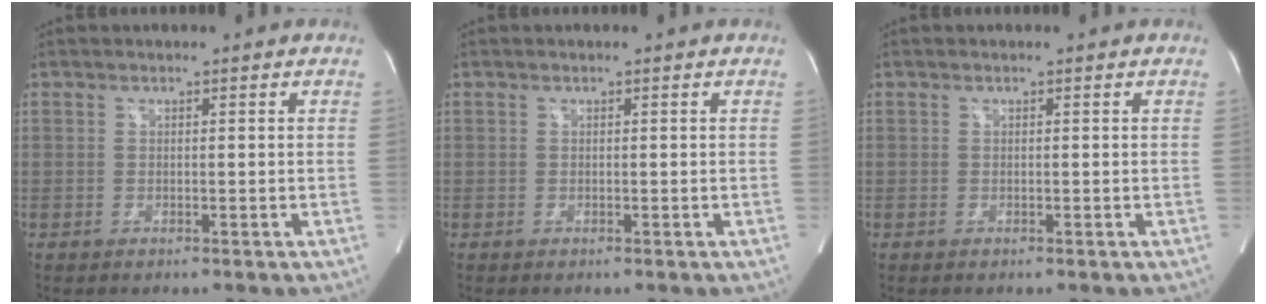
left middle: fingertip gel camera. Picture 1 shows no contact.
{"total": 0.0}
{"total": 0.0}